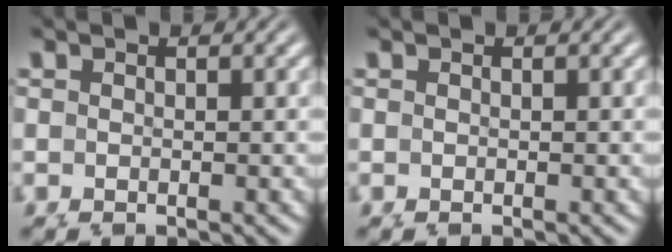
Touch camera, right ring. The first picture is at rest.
{"total": 0.0}